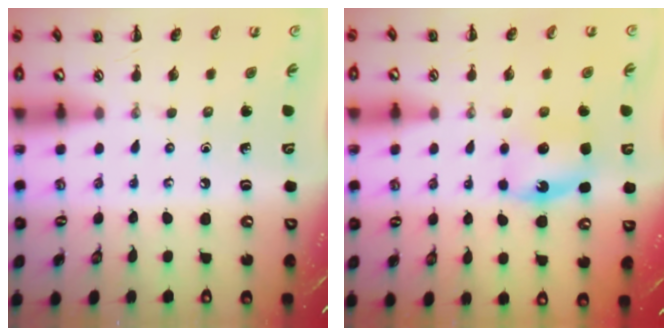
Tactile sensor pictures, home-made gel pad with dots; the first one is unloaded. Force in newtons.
{"total": 5.4, "press": 5.3, "slide": 0.9}